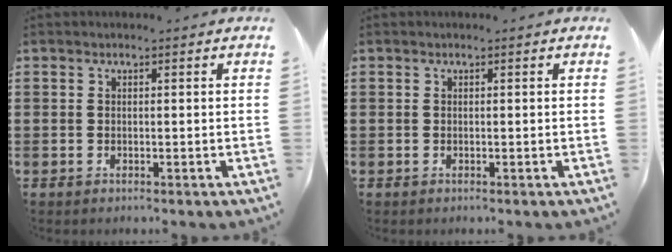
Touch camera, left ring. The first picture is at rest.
{"total": 0.0}